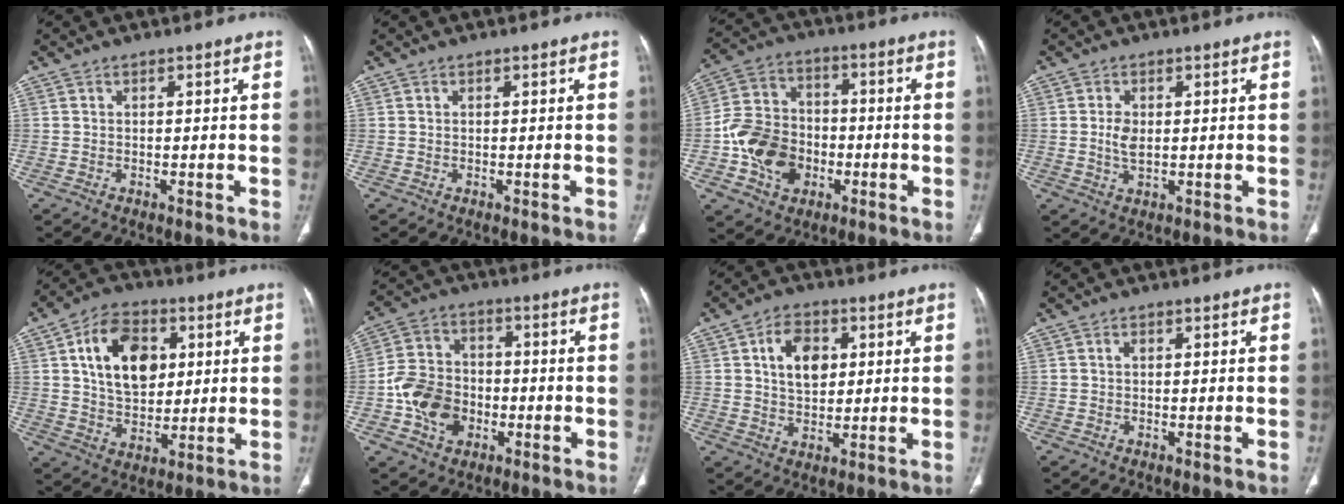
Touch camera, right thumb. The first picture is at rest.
{"total": 0.0}
{"total": 13.6, "force": [-3.7, 10.6, 7.5], "torque": [-0.108, 0.025, -0.071]}
{"total": 2.6, "force": [0.3, 1.4, 2.2], "torque": [-0.046, -0.005, 0.006]}
{"total": 14.9, "force": [4.1, 10.0, 10.2], "torque": [-0.134, -0.004, 0.071]}
{"total": 11.6, "force": [-3.3, 9.0, 6.4], "torque": [-0.090, 0.022, -0.064]}
{"total": 8.5, "force": [2.2, 5.7, 5.9], "torque": [-0.070, -0.004, 0.038]}
{"total": 0.6, "force": [0.1, 0.4, 0.5], "torque": [-0.009, 0.002, 0.001]}